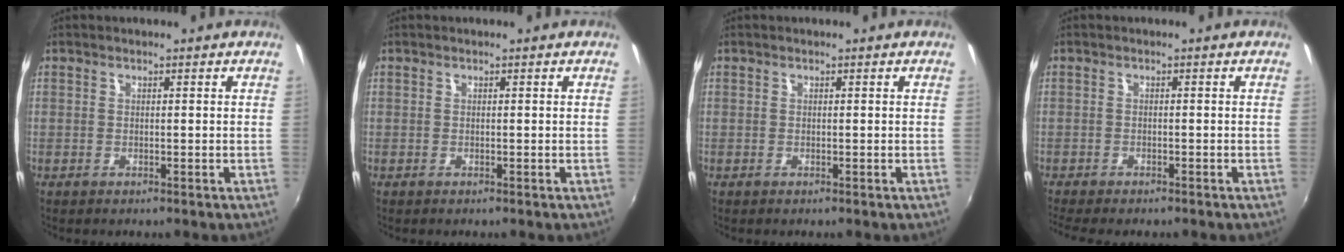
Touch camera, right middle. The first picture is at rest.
{"total": 0.0}
{"total": 0.0}
{"total": 4.7, "force": [-4.0, 0.9, 2.2], "torque": [-0.053, -0.024, -0.069]}